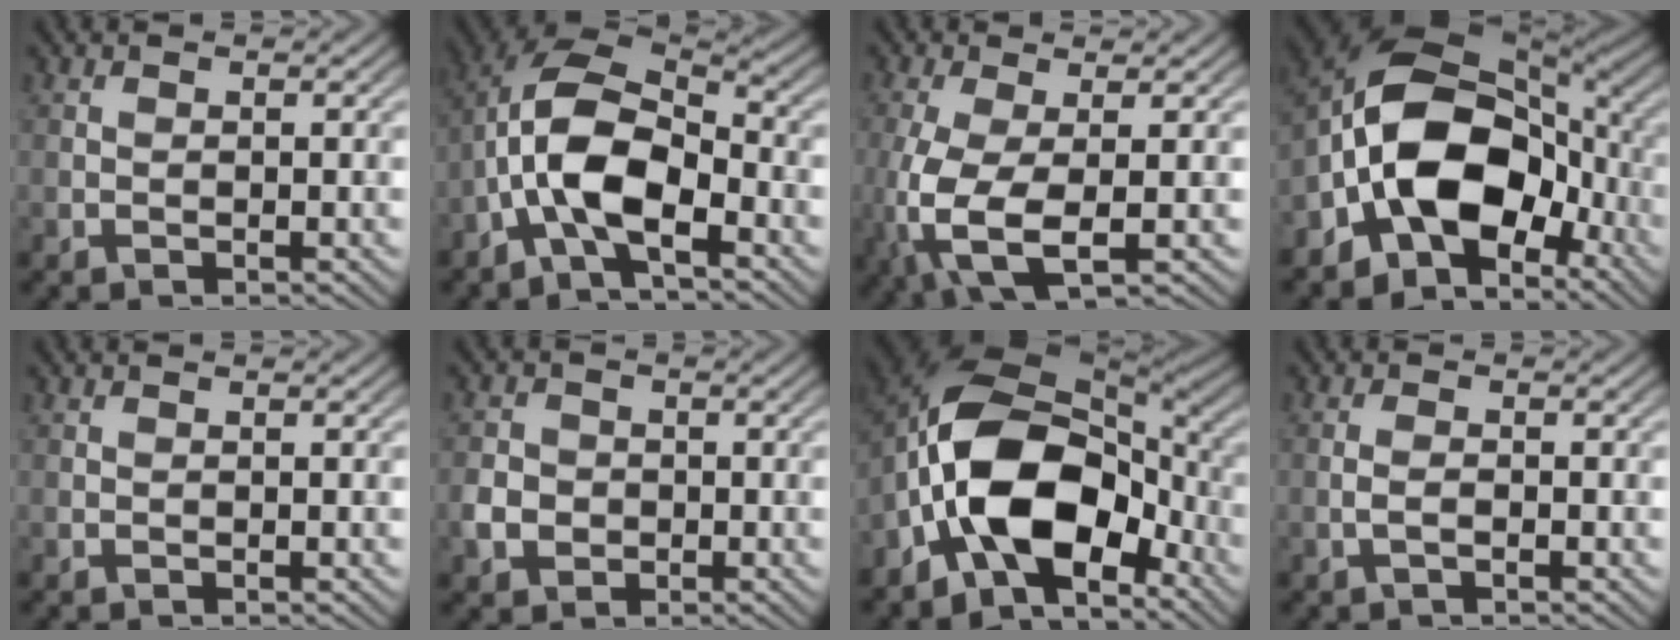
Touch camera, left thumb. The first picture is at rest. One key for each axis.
{"total": 10.6, "fx": -3.7, "fy": 4.9, "fz": 8.6, "tx": -0.174, "ty": 0.009, "tz": -0.083}
{"total": 8.8, "fx": -2.0, "fy": 3.7, "fz": 7.7, "tx": -0.196, "ty": -0.019, "tz": -0.036}
{"total": 13.1, "fx": -4.5, "fy": 8.5, "fz": 9.0, "tx": -0.158, "ty": 0.006, "tz": -0.098}
{"total": 0.0}
{"total": 3.2, "fx": -0.9, "fy": 2.8, "fz": 1.3, "tx": -0.030, "ty": -0.002, "tz": -0.020}
{"total": 13.2, "fx": -5.0, "fy": 7.5, "fz": 9.7, "tx": -0.178, "ty": 0.001, "tz": -0.102}
{"total": 1.5, "fx": -0.6, "fy": 0.4, "fz": 1.3, "tx": -0.027, "ty": 0.003, "tz": -0.015}